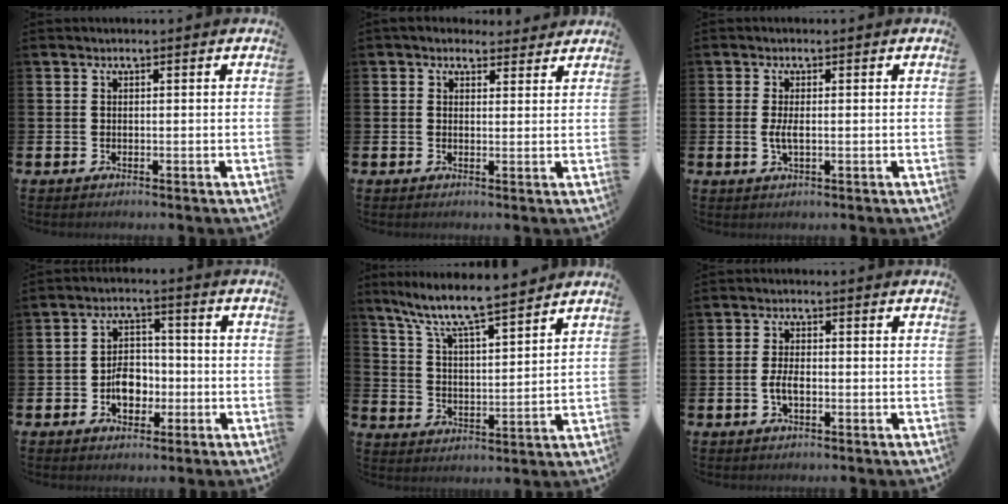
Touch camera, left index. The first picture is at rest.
{"total": 2.8, "force": [2.4, 1.3, 0.1], "torque": [0.008, -0.011, 0.040]}
{"total": 2.0, "force": [-0.1, 0.7, 1.9], "torque": [-0.033, 0.000, -0.004]}
{"total": 4.8, "force": [-1.4, 3.5, 3.1], "torque": [-0.044, 0.004, -0.032]}
{"total": 8.3, "force": [7.6, 0.4, 3.3], "torque": [-0.097, -0.052, 0.132]}
{"total": 2.6, "force": [-0.7, 1.2, 2.2], "torque": [-0.040, 0.001, -0.013]}